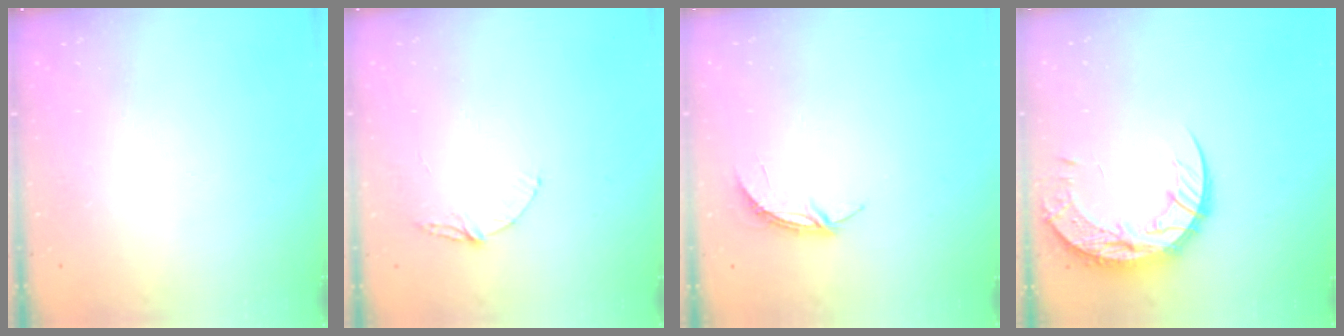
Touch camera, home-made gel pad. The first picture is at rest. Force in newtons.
{"total": 5.3, "press": 5.3, "slide": 0.5}
{"total": 4.4, "press": 4.3, "slide": 0.4}
{"total": 13.9, "press": 13.8, "slide": 1.0}